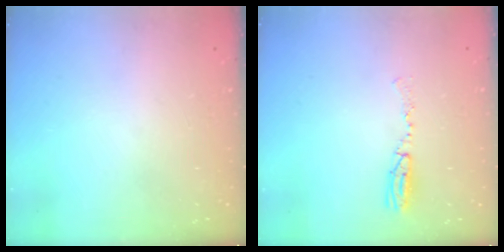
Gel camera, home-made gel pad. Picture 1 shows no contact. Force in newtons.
{"total": 4.6, "press": 4.0, "slide": 2.1}